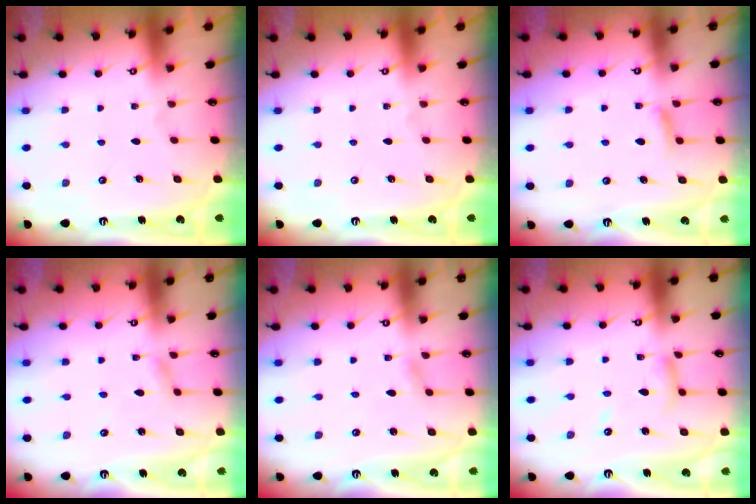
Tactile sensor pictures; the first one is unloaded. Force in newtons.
{"total": 0.0}
{"total": 6.0, "press": 6.0, "slide": 0.8}
{"total": 2.1, "press": 2.1, "slide": 0.1}
{"total": 2.2, "press": 2.2, "slide": 0.3}
{"total": 7.7, "press": 7.7, "slide": 0.6}